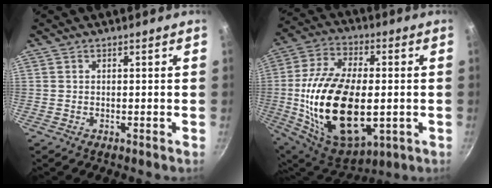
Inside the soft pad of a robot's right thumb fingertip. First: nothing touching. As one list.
[{"total": 26.2, "force": [-2.6, 13.9, 22.1], "torque": [-0.413, -0.003, -0.020]}]